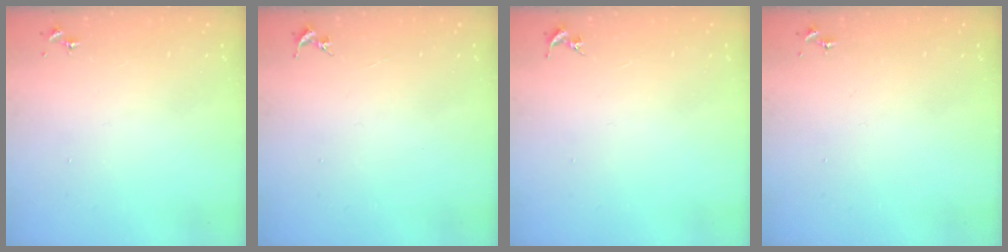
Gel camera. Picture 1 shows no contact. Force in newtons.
{"total": 0.0}
{"total": 0.0}
{"total": 0.0}